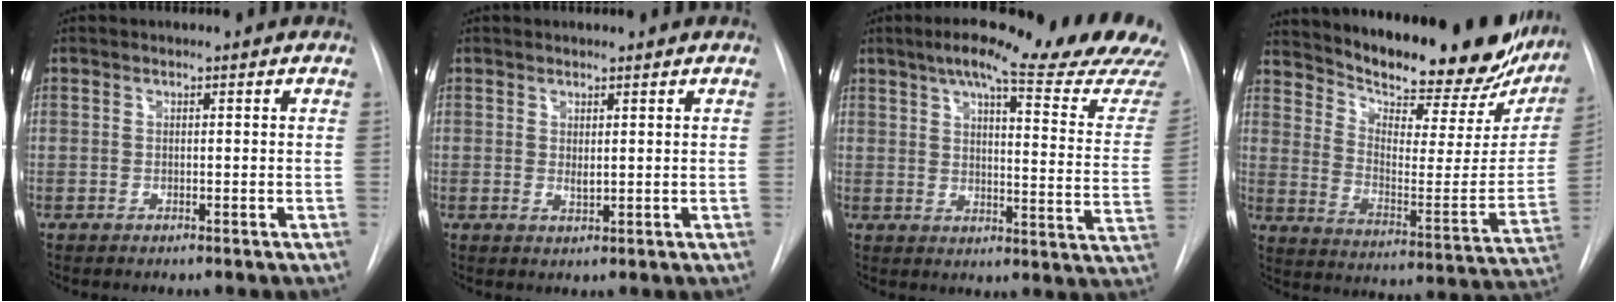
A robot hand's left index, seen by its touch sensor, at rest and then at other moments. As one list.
[{"total": 1.2, "force": [0.6, 0.6, 0.9], "torque": [-0.018, -0.009, 0.012]}, {"total": 24.5, "force": [21.0, 1.1, 12.6], "torque": [-0.175, -0.068, 0.248]}, {"total": 27.3, "force": [23.9, 7.4, 11.0], "torque": [-0.179, -0.065, 0.314]}]